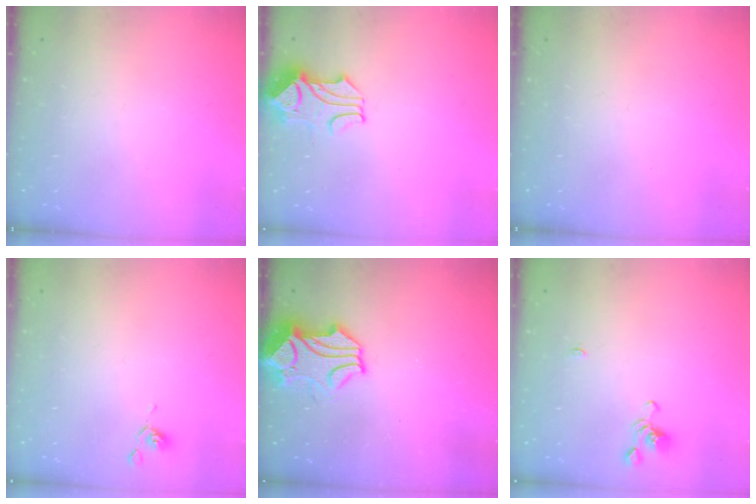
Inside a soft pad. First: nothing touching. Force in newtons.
{"total": 1.8, "press": 1.4, "slide": 1.1}
{"total": 0.0}
{"total": 2.3, "press": 2.3, "slide": 0.2}
{"total": 3.9, "press": 3.6, "slide": 1.4}
{"total": 2.2, "press": 2.2, "slide": 0.4}